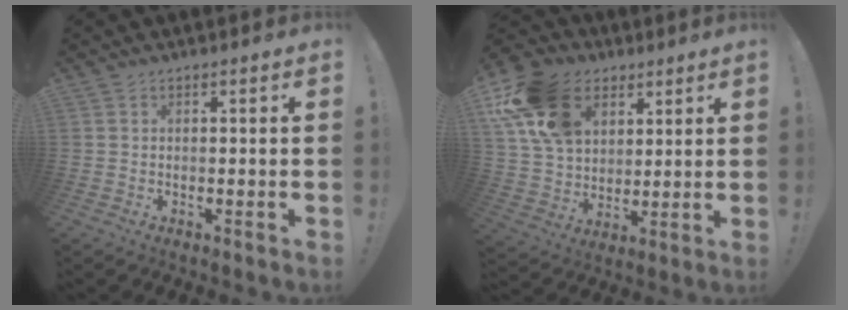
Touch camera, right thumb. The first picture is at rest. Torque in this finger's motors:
{"motor_torque": [2.35, 2.65, 1.14, 0.79, 0.20]}